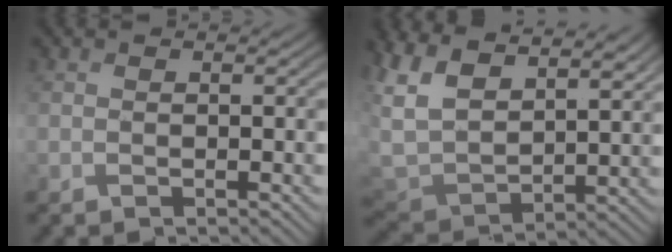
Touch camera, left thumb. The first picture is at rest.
{"total": 12.4, "force": [7.0, 6.6, 7.9], "torque": [-0.224, 0.019, 0.129]}